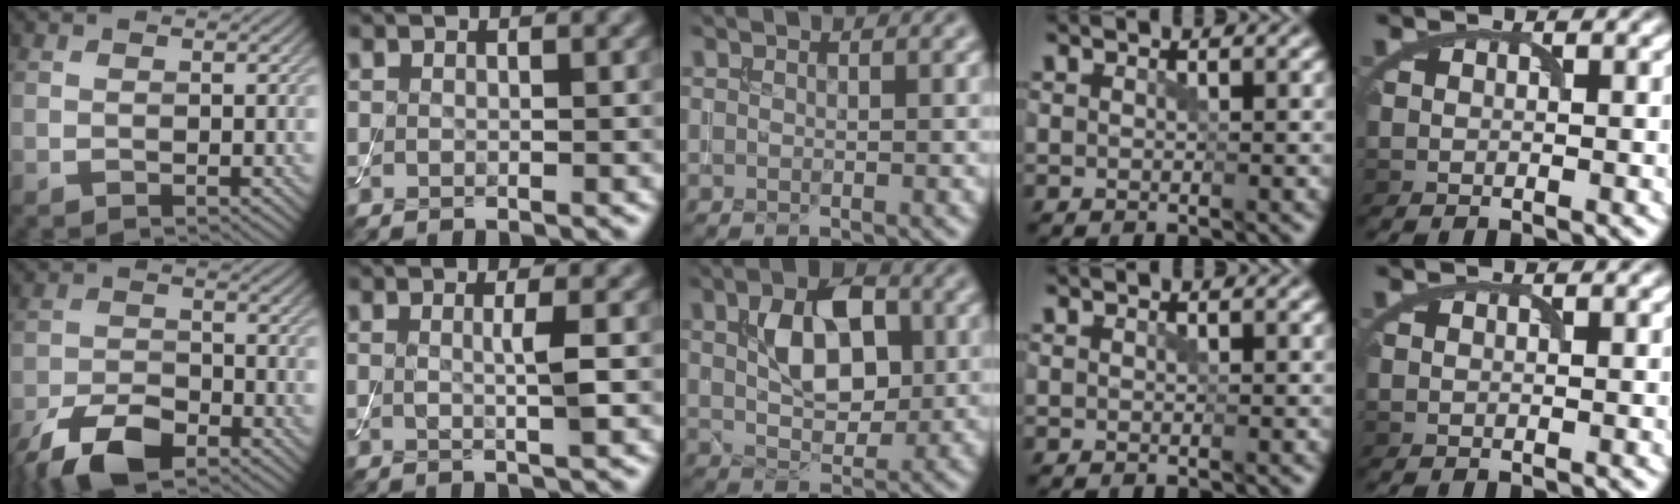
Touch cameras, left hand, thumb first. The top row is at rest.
{"thumb": {"total": 8.4, "force": [-6.0, 3.4, 4.9], "torque": [-0.090, -0.006, -0.119]}, "index": {"total": 1.9, "force": [0.1, 0.3, 1.8], "torque": [-0.031, -0.001, -0.004]}, "middle": {"total": 6.3, "force": [1.7, 3.7, 4.8], "torque": [-0.084, 0.002, 0.026]}}